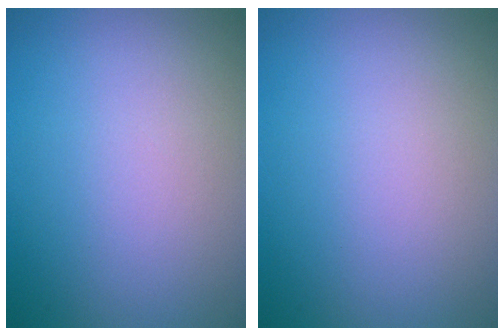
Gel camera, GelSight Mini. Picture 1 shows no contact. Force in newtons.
{"total": 0.0}